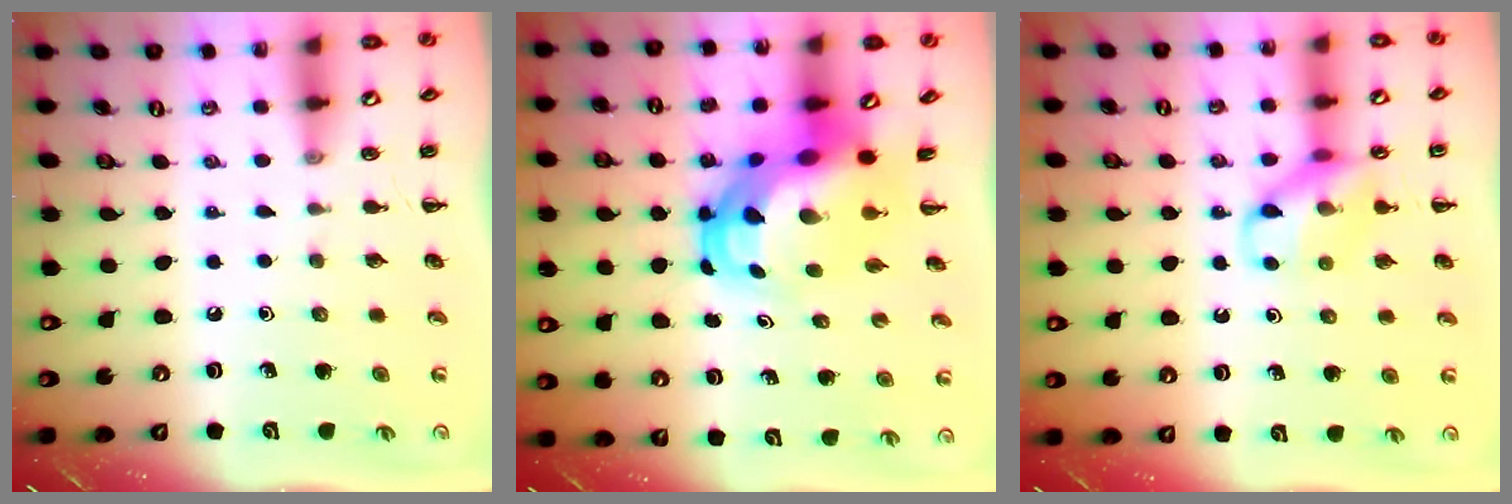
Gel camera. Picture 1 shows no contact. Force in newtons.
{"total": 10.2, "press": 9.8, "slide": 2.6}
{"total": 13.2, "press": 13.2, "slide": 1.2}